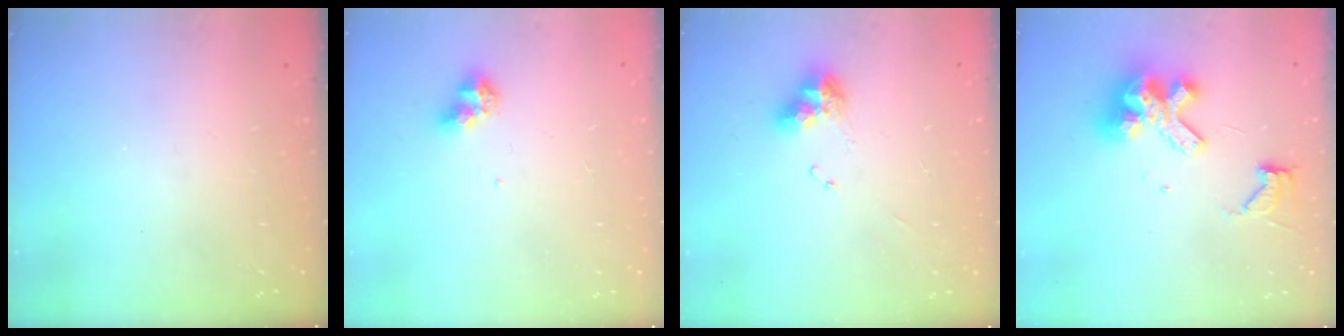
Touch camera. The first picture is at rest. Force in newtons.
{"total": 7.3, "press": 7.2, "slide": 1.0}
{"total": 8.7, "press": 8.6, "slide": 1.0}
{"total": 12.5, "press": 12.4, "slide": 1.4}